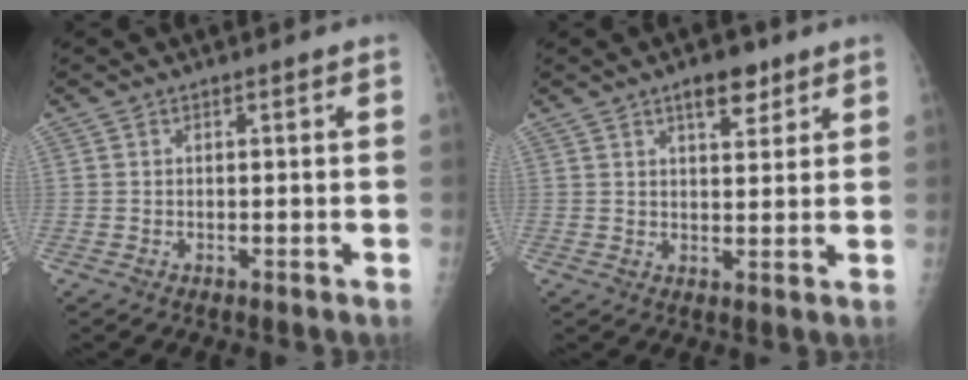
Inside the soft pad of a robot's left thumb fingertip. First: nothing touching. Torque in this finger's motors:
{"motor_torque": [0.27, -0.25, 0.39, -0.15, 0.02]}